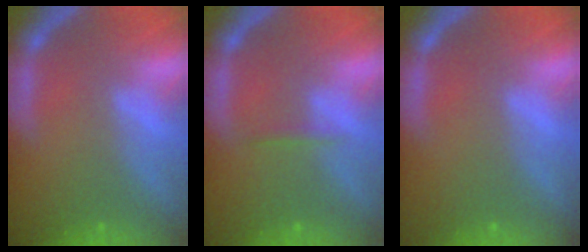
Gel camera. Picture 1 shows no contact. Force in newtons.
{"total": 0.9}
{"total": 0.0}